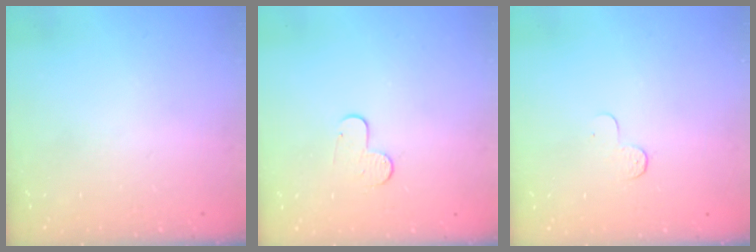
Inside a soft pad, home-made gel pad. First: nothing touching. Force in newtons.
{"total": 6.6, "press": 6.5, "slide": 0.6}
{"total": 3.9, "press": 3.9, "slide": 0.4}